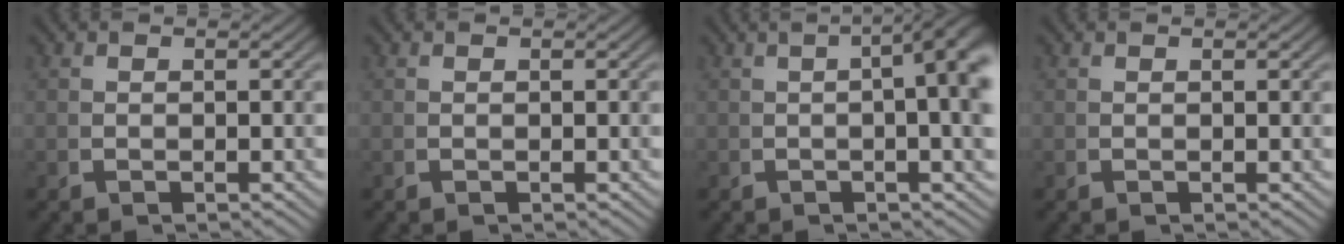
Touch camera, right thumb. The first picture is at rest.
{"total": 0.0}
{"total": 7.4, "force": [1.3, 2.5, 6.9], "torque": [-0.075, 0.019, 0.009]}
{"total": 0.0}